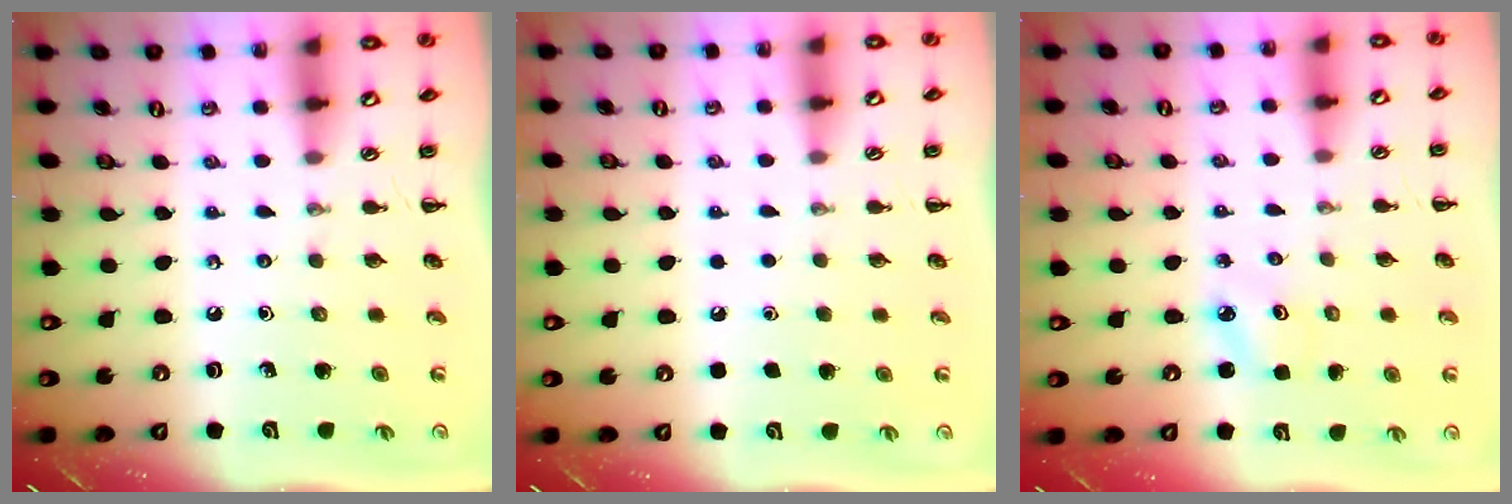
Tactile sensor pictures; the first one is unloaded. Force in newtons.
{"total": 1.6, "press": 1.6, "slide": 0.1}
{"total": 2.5, "press": 2.4, "slide": 0.5}